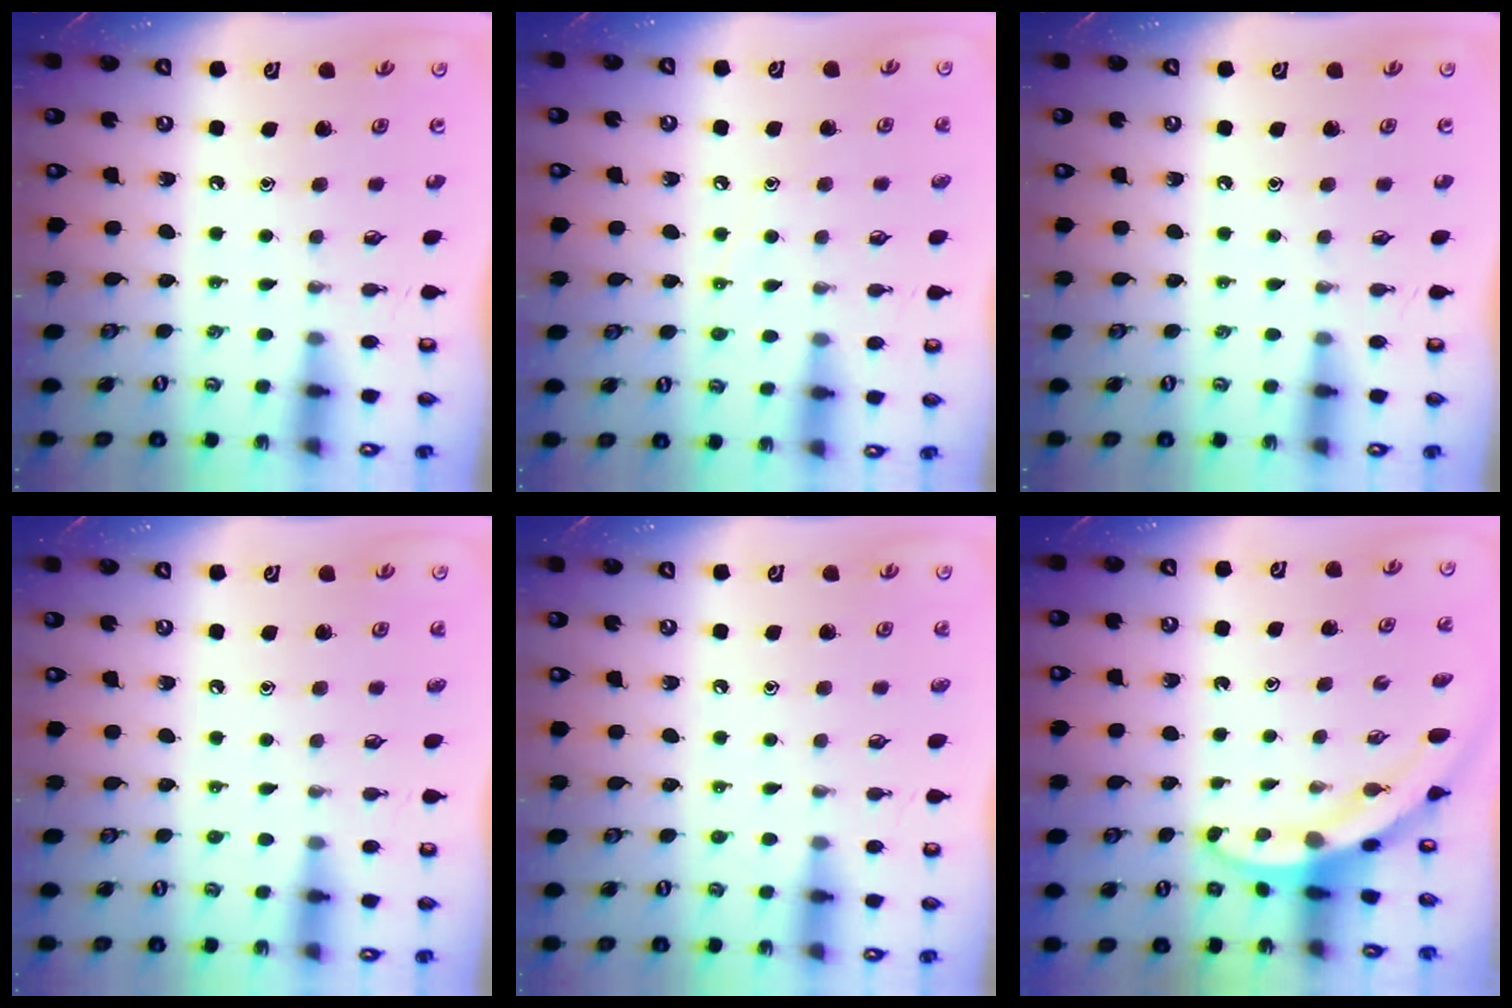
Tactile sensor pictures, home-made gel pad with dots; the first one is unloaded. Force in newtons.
{"total": 6.1, "press": 6.1, "slide": 0.7}
{"total": 0.0}
{"total": 2.9, "press": 2.9, "slide": 0.4}
{"total": 3.0, "press": 3.0, "slide": 0.3}
{"total": 3.8, "press": 3.8, "slide": 0.2}